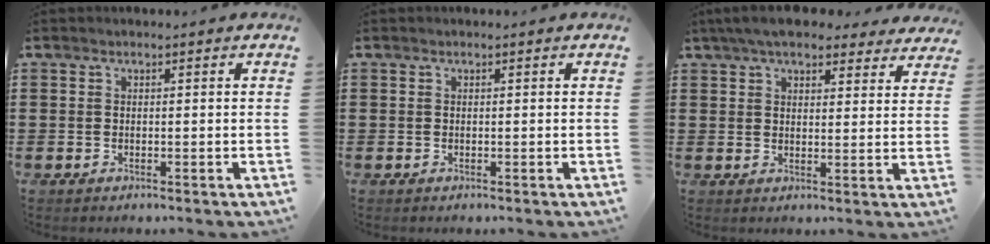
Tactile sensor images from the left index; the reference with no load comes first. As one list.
[{"total": 0.0}, {"total": 6.2, "force": [5.4, 1.3, 2.8], "torque": [-0.070, -0.006, 0.102]}]